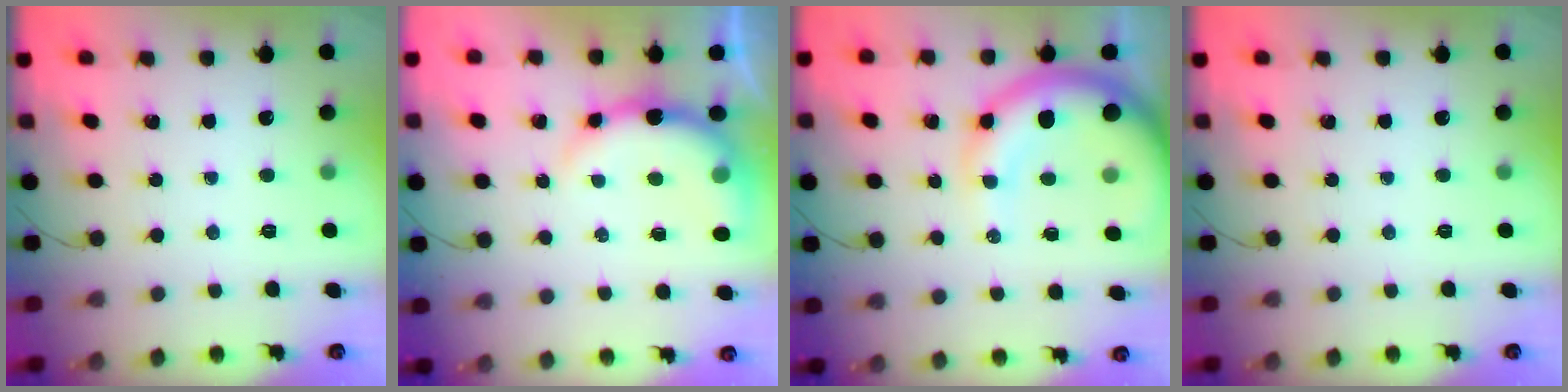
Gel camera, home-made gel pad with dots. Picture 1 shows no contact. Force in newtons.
{"total": 9.3, "press": 9.1, "slide": 2.0}
{"total": 12.0, "press": 11.6, "slide": 3.0}
{"total": 0.0}